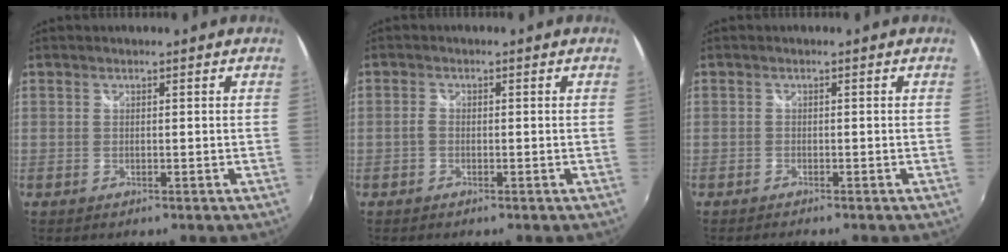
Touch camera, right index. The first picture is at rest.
{"total": 1.2, "force": [-0.7, 0.8, 0.6], "torque": [-0.013, 0.001, -0.016]}
{"total": 1.4, "force": [-1.4, 0.2, 0.4], "torque": [-0.014, -0.009, -0.027]}